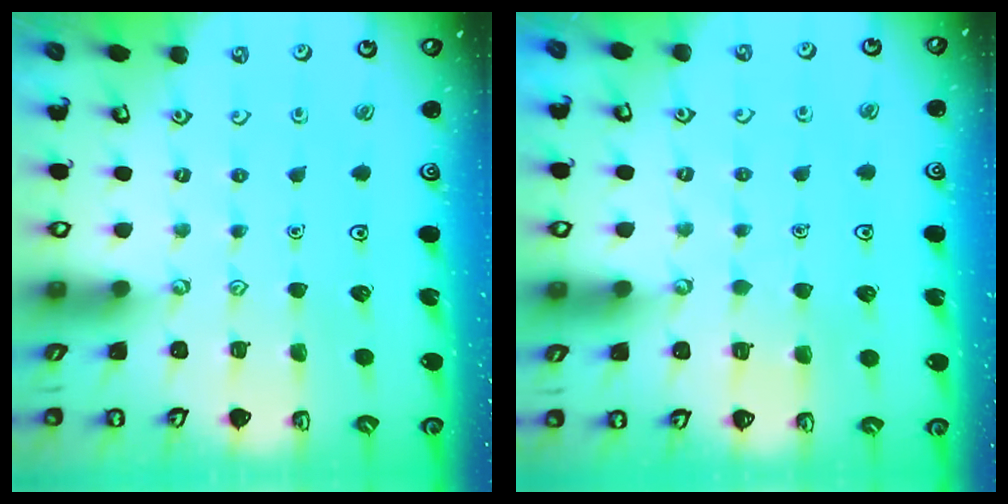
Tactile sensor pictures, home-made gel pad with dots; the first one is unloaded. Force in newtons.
{"total": 3.1, "press": 3.1, "slide": 0.3}